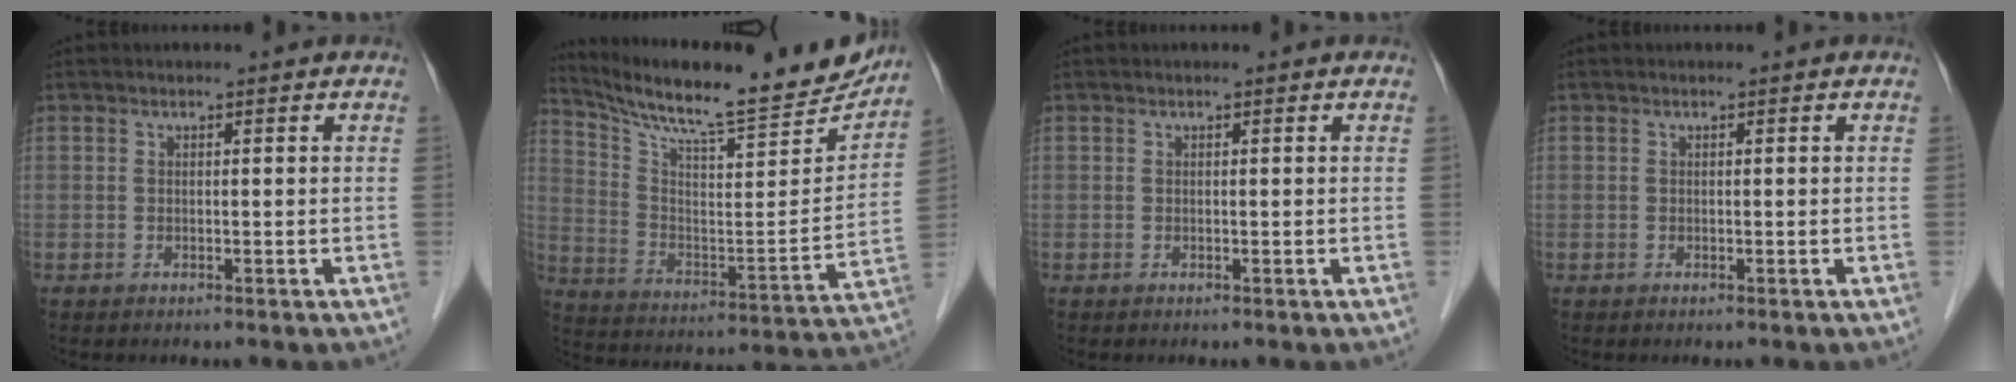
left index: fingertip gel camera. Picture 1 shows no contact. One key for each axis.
{"total": 24.1, "fx": 21.7, "fy": 3.0, "fz": 10.0, "tx": -0.171, "ty": -0.044, "tz": 0.316}
{"total": 0.0}
{"total": 0.0}